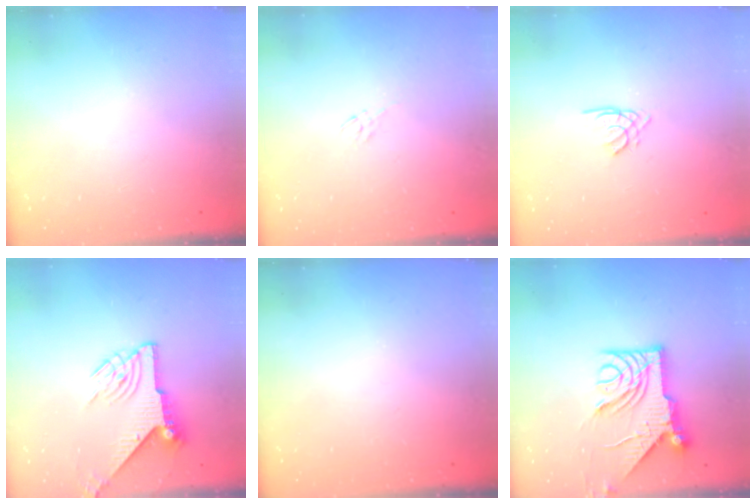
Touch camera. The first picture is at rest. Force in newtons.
{"total": 2.7, "press": 2.5, "slide": 0.9}
{"total": 1.1, "press": 1.1, "slide": 0.3}
{"total": 9.2, "press": 9.2, "slide": 0.6}
{"total": 0.0}
{"total": 12.8, "press": 12.8, "slide": 0.8}